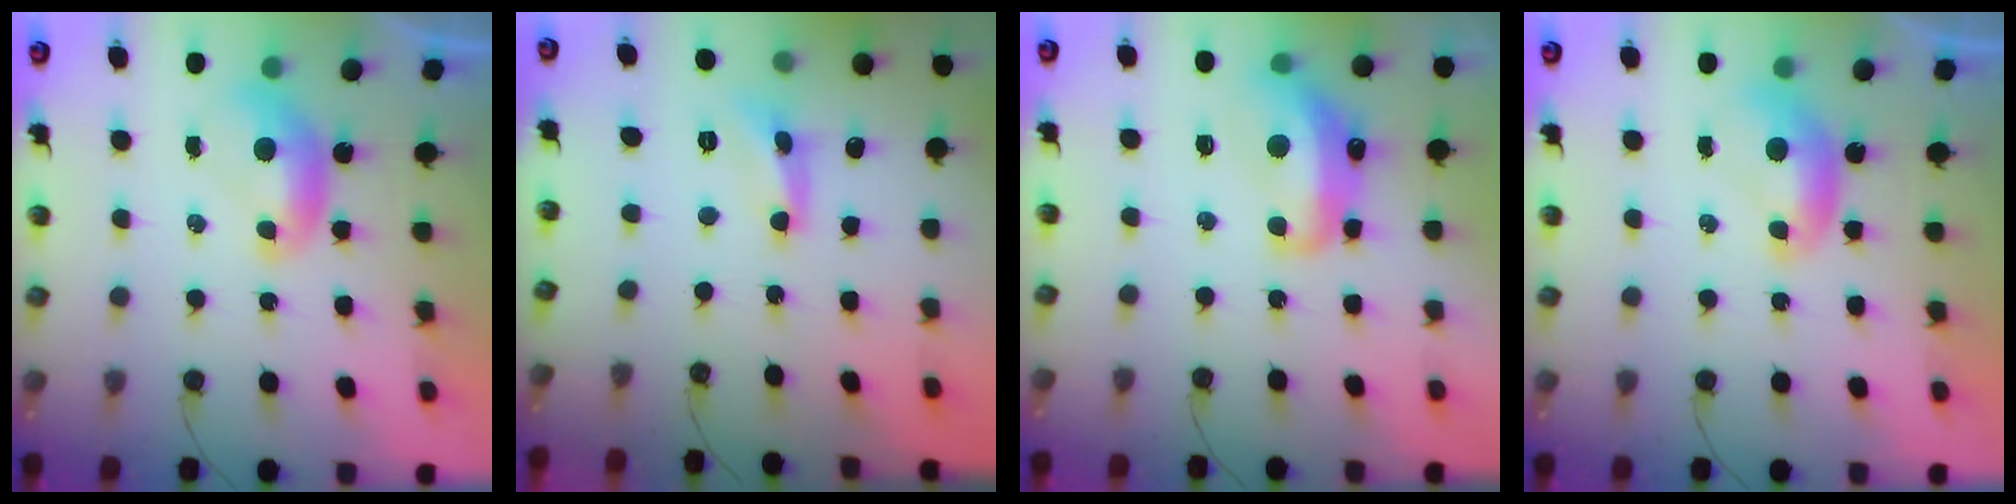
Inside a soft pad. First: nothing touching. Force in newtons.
{"total": 3.0, "press": 3.0, "slide": 0.3}
{"total": 8.1, "press": 8.0, "slide": 1.1}
{"total": 0.0}